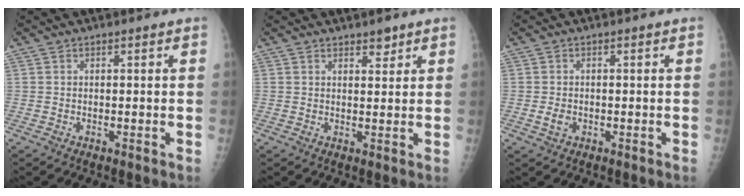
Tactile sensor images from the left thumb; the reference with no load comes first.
{"total": 2.4, "force": [1.8, 1.1, 1.1], "torque": [-0.005, -0.012, 0.026]}
{"total": 2.2, "force": [-0.6, 1.7, 1.3], "torque": [-0.020, 0.001, -0.008]}